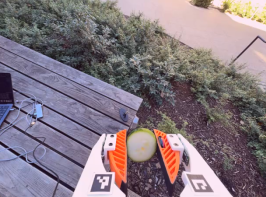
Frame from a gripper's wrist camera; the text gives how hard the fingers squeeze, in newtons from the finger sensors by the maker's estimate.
{"total": 11.0, "left": 11.1, "right": 10.8}